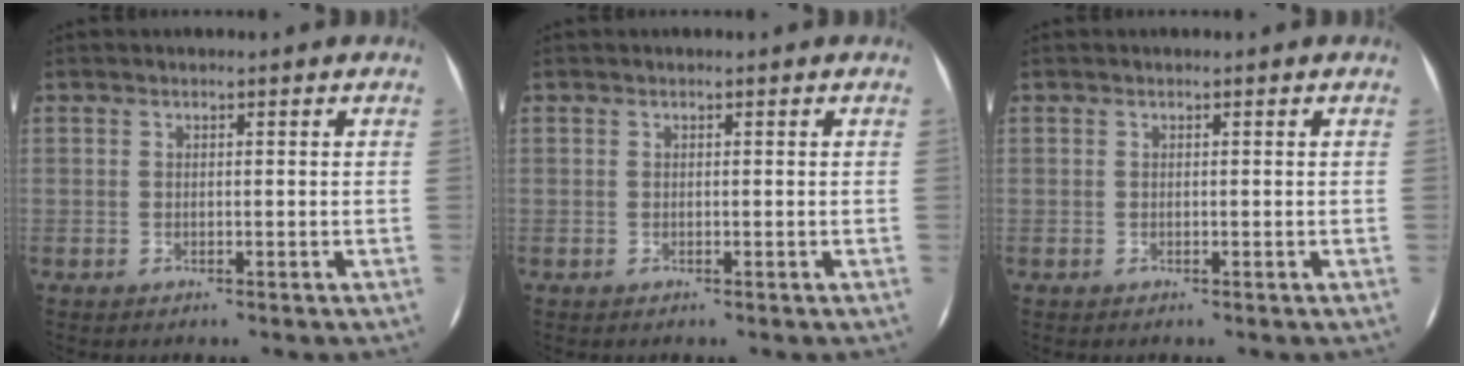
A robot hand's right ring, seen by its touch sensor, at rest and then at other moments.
{"total": 0.0}
{"total": 0.0}